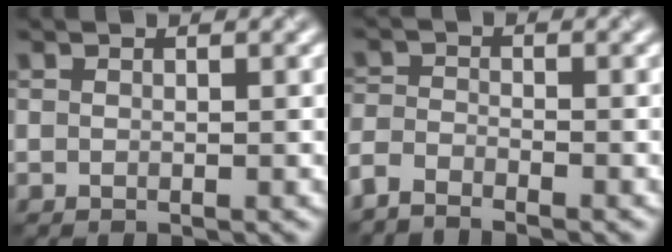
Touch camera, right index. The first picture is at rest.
{"total": 2.5, "force": [-2.5, 0.3, 0.5], "torque": [-0.016, -0.001, -0.060]}